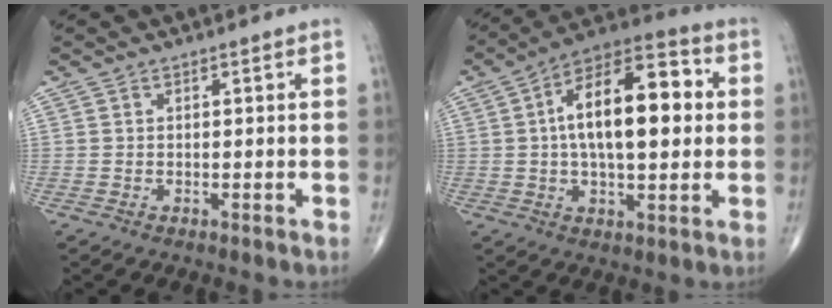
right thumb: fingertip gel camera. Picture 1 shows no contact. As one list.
[{"total": 18.7, "force": [2.3, 8.5, 16.4], "torque": [-0.249, 0.025, 0.029]}]